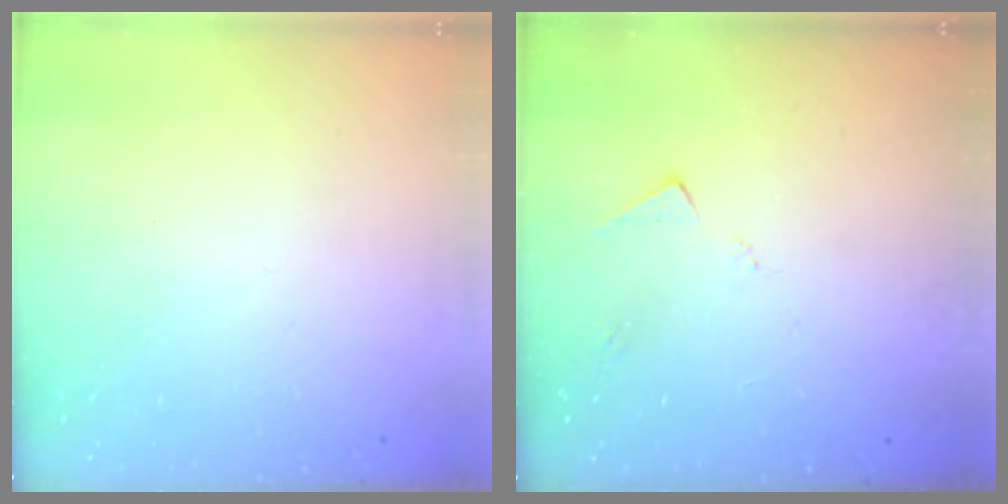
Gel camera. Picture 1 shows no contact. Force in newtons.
{"total": 4.2, "press": 4.1, "slide": 0.6}